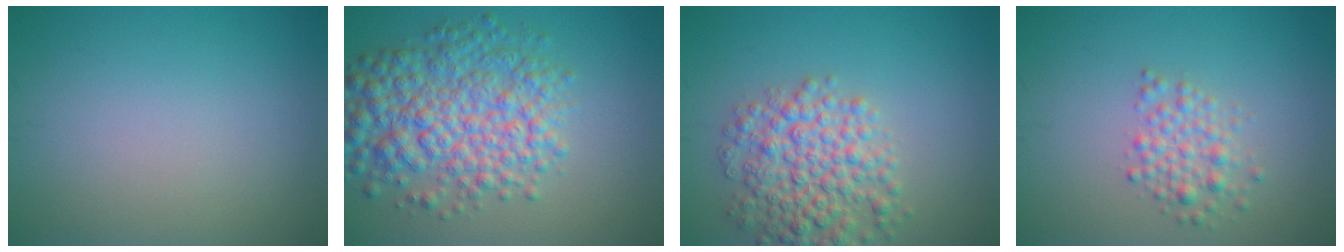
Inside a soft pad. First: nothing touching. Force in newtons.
{"total": 7.7, "press": 7.7, "slide": 0.2}
{"total": 6.0, "press": 6.0, "slide": 0.1}
{"total": 2.5, "press": 2.5, "slide": 0.1}